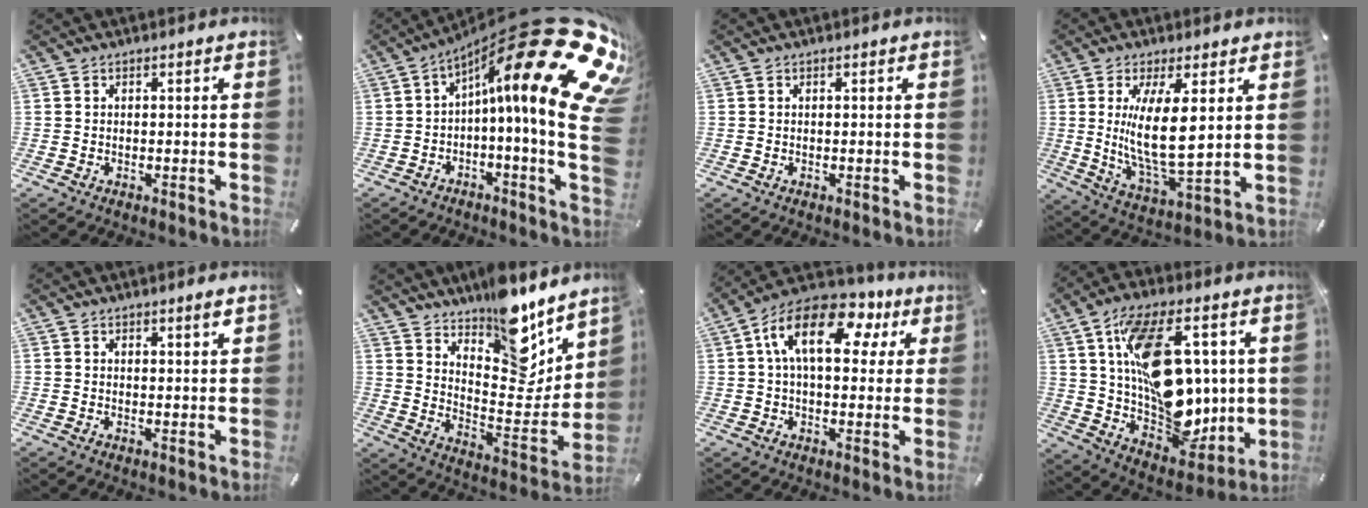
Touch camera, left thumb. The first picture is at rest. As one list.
[{"total": 29.4, "force": [10.3, 6.4, 26.8], "torque": [-0.344, -0.120, 0.182]}, {"total": 0.0}, {"total": 14.4, "force": [3.3, 5.4, 13.0], "torque": [-0.250, -0.025, 0.051]}, {"total": 1.7, "force": [1.4, 0.4, 0.8], "torque": [-0.016, -0.001, 0.025]}, {"total": 16.2, "force": [13.0, 7.2, 6.5], "torque": [-0.078, -0.117, 0.226]}, {"total": 16.6, "force": [5.5, 9.2, 12.6], "torque": [-0.204, -0.004, 0.092]}, {"total": 22.2, "force": [5.4, 13.6, 16.8], "torque": [-0.281, -0.024, 0.103]}]